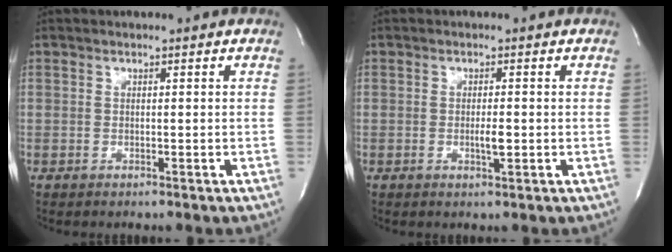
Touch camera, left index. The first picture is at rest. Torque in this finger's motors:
{"motor_torque": [0.39, 0.03, 0.01, 0.04]}